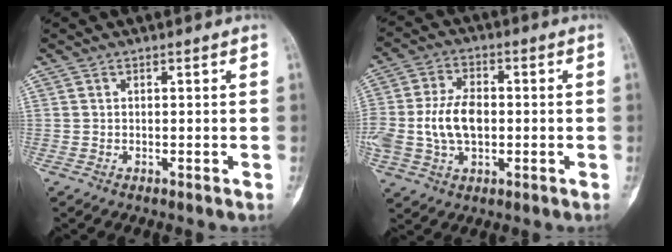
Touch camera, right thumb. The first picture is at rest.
{"total": 11.2, "force": [-0.7, 7.2, 8.6], "torque": [-0.165, 0.014, -0.011]}